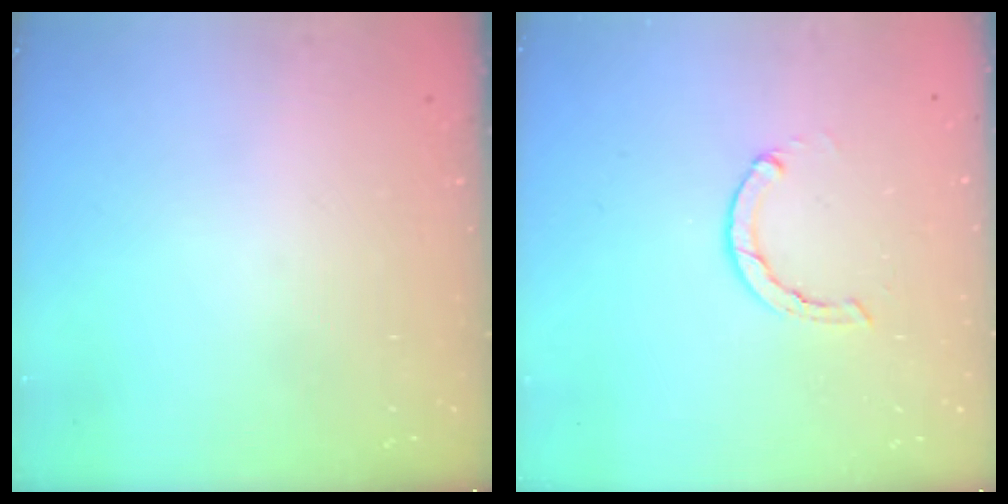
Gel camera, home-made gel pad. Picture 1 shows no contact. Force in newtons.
{"total": 2.1, "press": 2.1, "slide": 0.3}